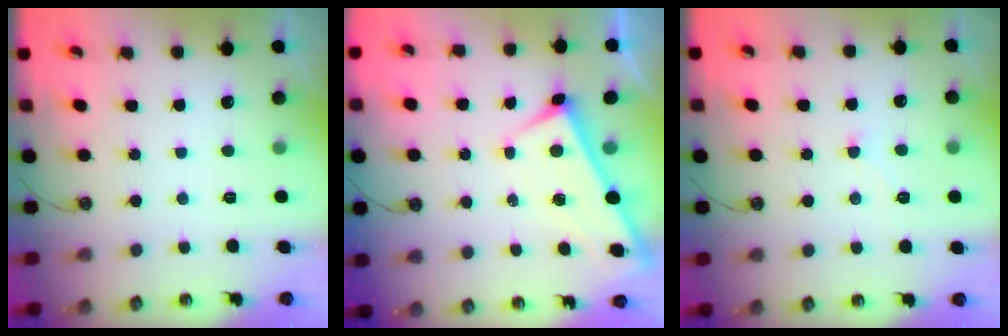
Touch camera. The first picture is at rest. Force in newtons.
{"total": 1.8, "press": 1.8, "slide": 0.1}
{"total": 0.5, "press": 0.2, "slide": 0.5}